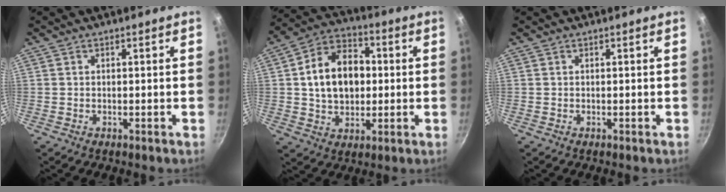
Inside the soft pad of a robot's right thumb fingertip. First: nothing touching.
{"total": 14.9, "force": [1.2, 10.7, 10.2], "torque": [-0.139, 0.021, 0.013]}
{"total": 0.0}